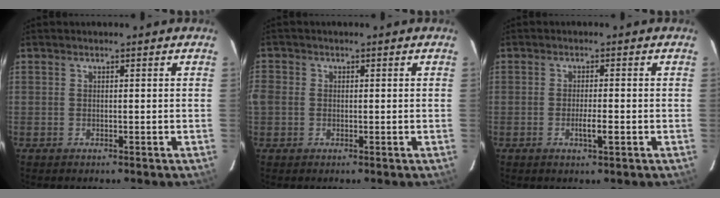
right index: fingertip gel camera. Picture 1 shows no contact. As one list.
[{"total": 3.3, "force": [-0.1, 2.9, 1.7], "torque": [-0.058, 0.015, 0.002]}, {"total": 2.8, "force": [-0.9, 0.2, 2.6], "torque": [-0.047, -0.002, -0.016]}]